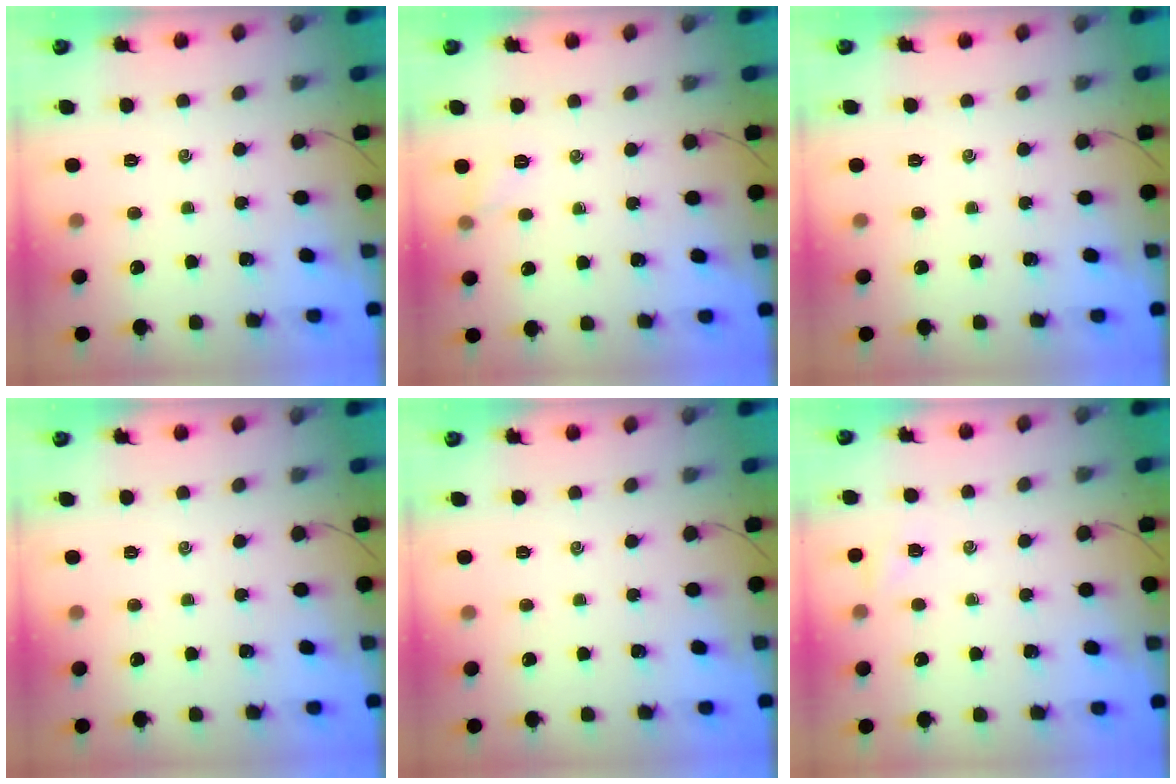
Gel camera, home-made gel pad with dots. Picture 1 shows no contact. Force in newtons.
{"total": 5.2, "press": 5.0, "slide": 1.5}
{"total": 0.0}
{"total": 0.0}
{"total": 0.0}
{"total": 3.1, "press": 3.0, "slide": 1.0}